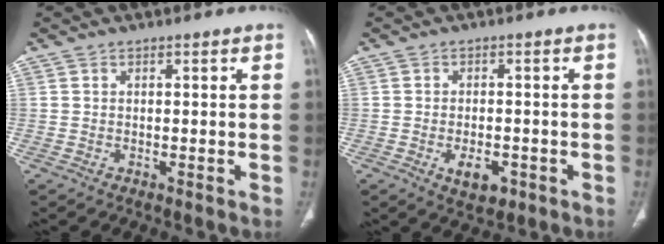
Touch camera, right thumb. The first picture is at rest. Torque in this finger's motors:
{"motor_torque": [0.68, 0.94, 0.28, -0.44, 0.06]}